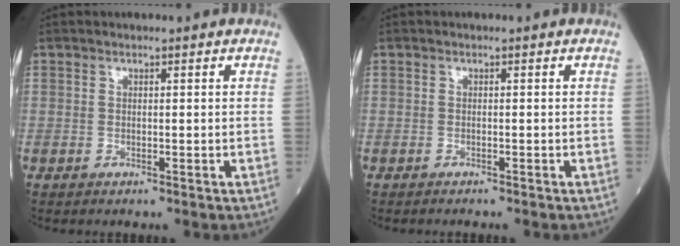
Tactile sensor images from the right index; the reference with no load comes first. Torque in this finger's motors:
{"motor_torque": [-0.13, -0.19, 0.04, 0.00]}